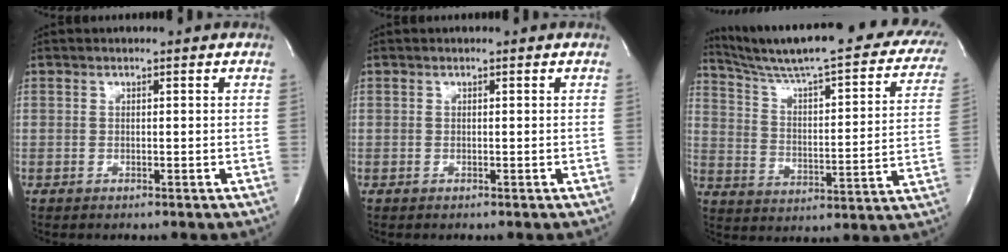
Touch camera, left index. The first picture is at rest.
{"total": 0.0}
{"total": 28.8, "force": [24.2, 3.8, 15.1], "torque": [-0.221, -0.040, 0.315]}